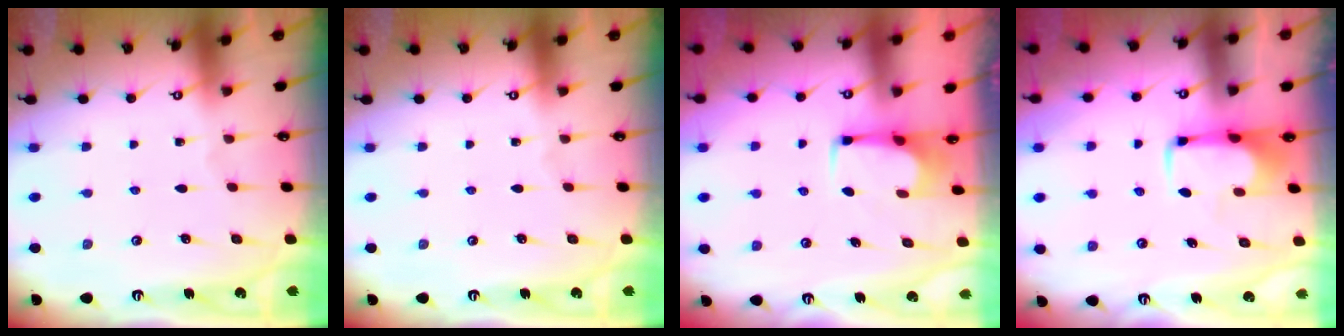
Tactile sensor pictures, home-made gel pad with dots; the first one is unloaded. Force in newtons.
{"total": 0.0}
{"total": 2.7, "press": 2.6, "slide": 0.4}
{"total": 1.9, "press": 1.9, "slide": 0.4}